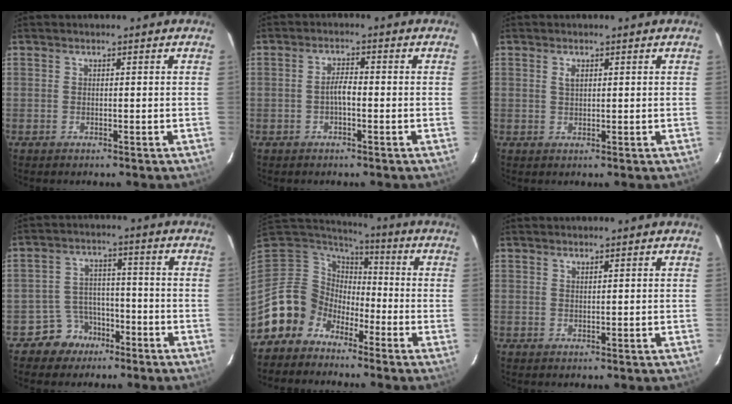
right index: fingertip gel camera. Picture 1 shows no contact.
{"total": 2.4, "force": [-0.8, 0.7, 2.2], "torque": [-0.044, 0.008, -0.016]}
{"total": 1.6, "force": [0.7, 0.8, 1.2], "torque": [-0.022, 0.002, 0.012]}
{"total": 6.5, "force": [-4.3, 4.9, 0.1], "torque": [-0.014, 0.026, -0.069]}
{"total": 9.8, "force": [-6.5, 7.4, 0.0], "torque": [-0.020, 0.038, -0.132]}
{"total": 0.7, "force": [0.6, 0.0, 0.3], "torque": [-0.006, -0.001, 0.011]}